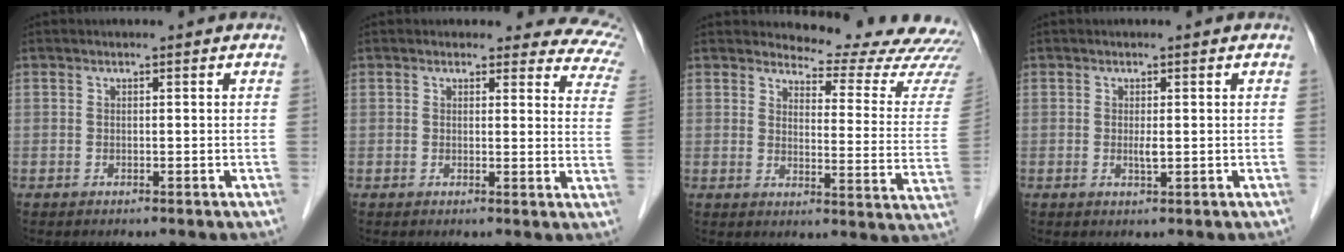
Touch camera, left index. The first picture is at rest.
{"total": 10.5, "force": [9.4, 4.0, 2.2], "torque": [0.024, -0.045, 0.055]}
{"total": 17.2, "force": [16.8, 2.0, 3.1], "torque": [-0.018, -0.124, 0.167]}
{"total": 1.3, "force": [-0.2, 0.2, 1.3], "torque": [-0.027, -0.008, -0.003]}